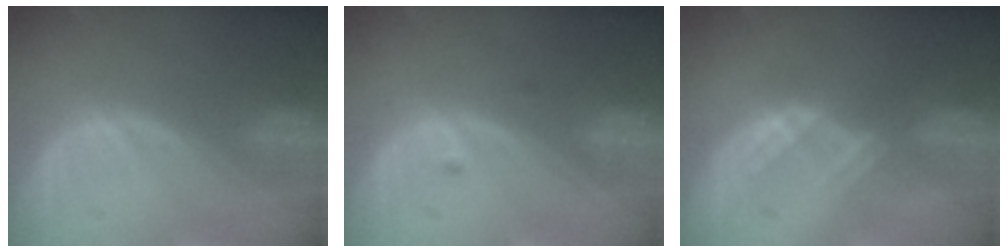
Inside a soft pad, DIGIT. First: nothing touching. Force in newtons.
{"total": 0.8, "press": 0.8, "slide": 0.2}
{"total": 3.0, "press": 2.9, "slide": 0.7}